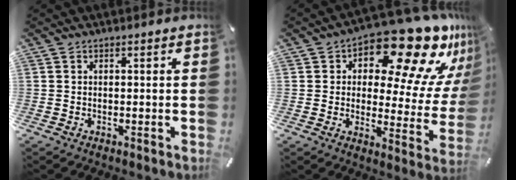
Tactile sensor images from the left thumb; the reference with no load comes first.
{"total": 19.4, "force": [13.2, 8.0, 11.7], "torque": [-0.150, -0.117, 0.217]}